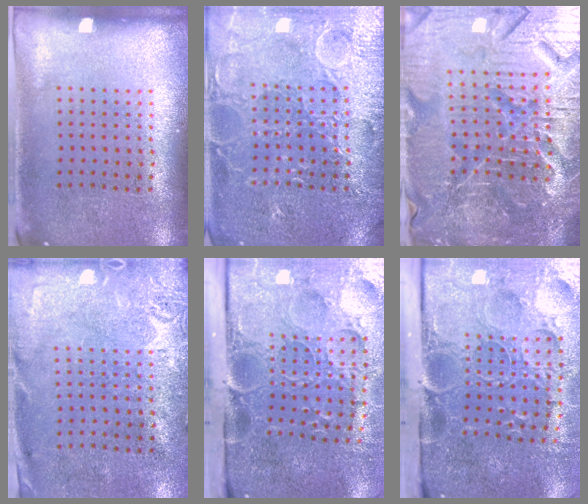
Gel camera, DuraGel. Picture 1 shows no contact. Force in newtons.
{"total": 5.6, "press": 5.5, "slide": 0.7}
{"total": 7.2, "press": 6.4, "slide": 3.2}
{"total": 2.7, "press": 2.2, "slide": 1.7}
{"total": 5.5, "press": 4.2, "slide": 3.5}
{"total": 5.4, "press": 4.1, "slide": 3.5}